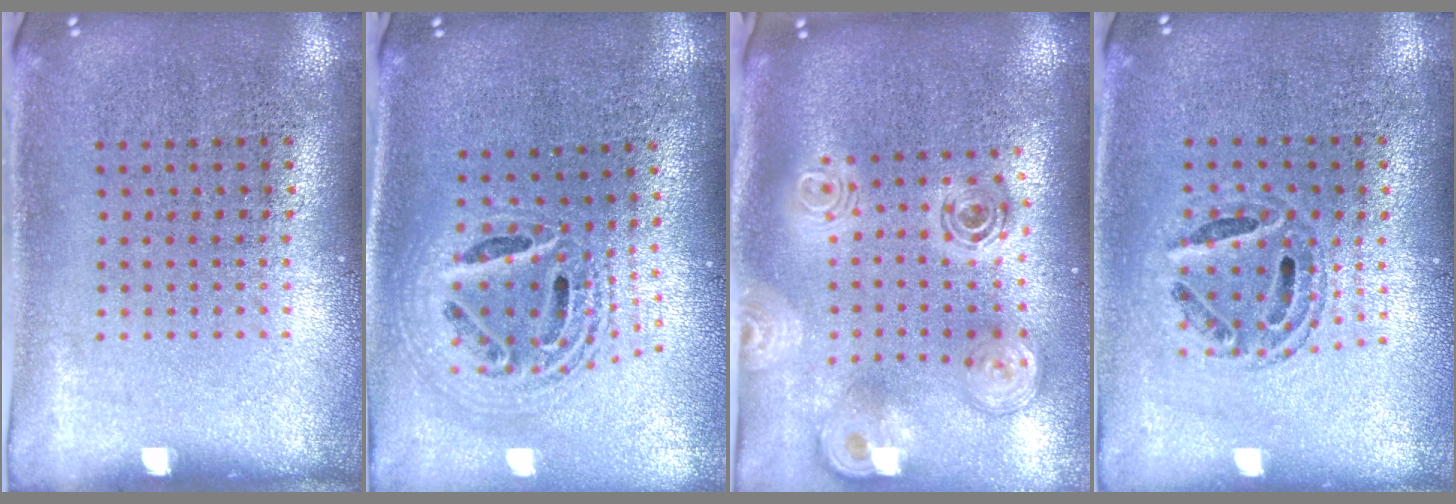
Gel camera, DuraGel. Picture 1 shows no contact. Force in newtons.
{"total": 2.2, "press": 1.7, "slide": 1.4}
{"total": 2.8, "press": 2.0, "slide": 2.0}
{"total": 0.6, "press": 0.6, "slide": 0.2}